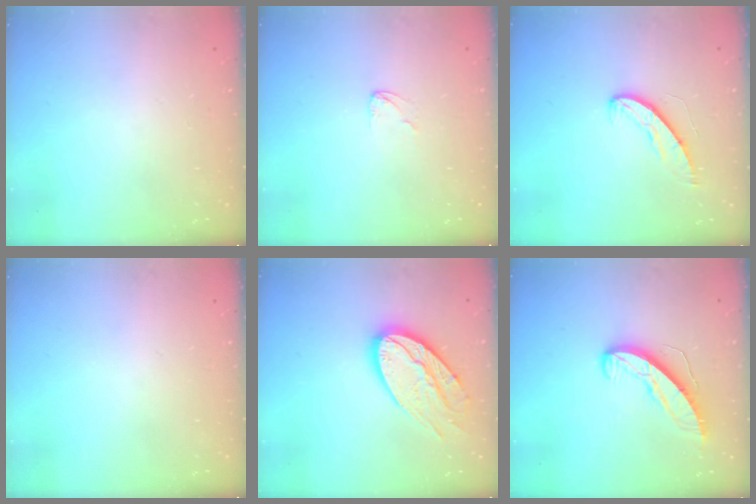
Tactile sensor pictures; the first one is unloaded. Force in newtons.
{"total": 3.1, "press": 3.1, "slide": 0.2}
{"total": 6.8, "press": 6.8, "slide": 0.5}
{"total": 0.0}
{"total": 16.7, "press": 16.6, "slide": 1.5}
{"total": 8.7, "press": 8.7, "slide": 0.6}